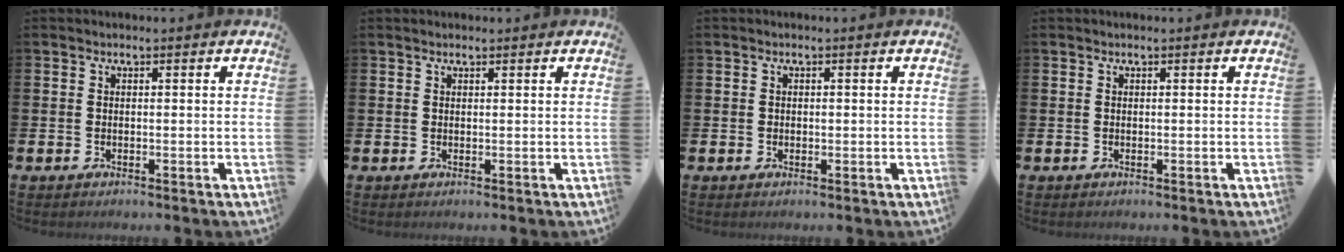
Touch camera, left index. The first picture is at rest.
{"total": 0.8, "force": [0.7, 0.2, 0.3], "torque": [-0.001, 0.000, 0.012]}
{"total": 0.5, "force": [0.1, 0.5, 0.2], "torque": [0.001, 0.002, -0.001]}
{"total": 0.0}